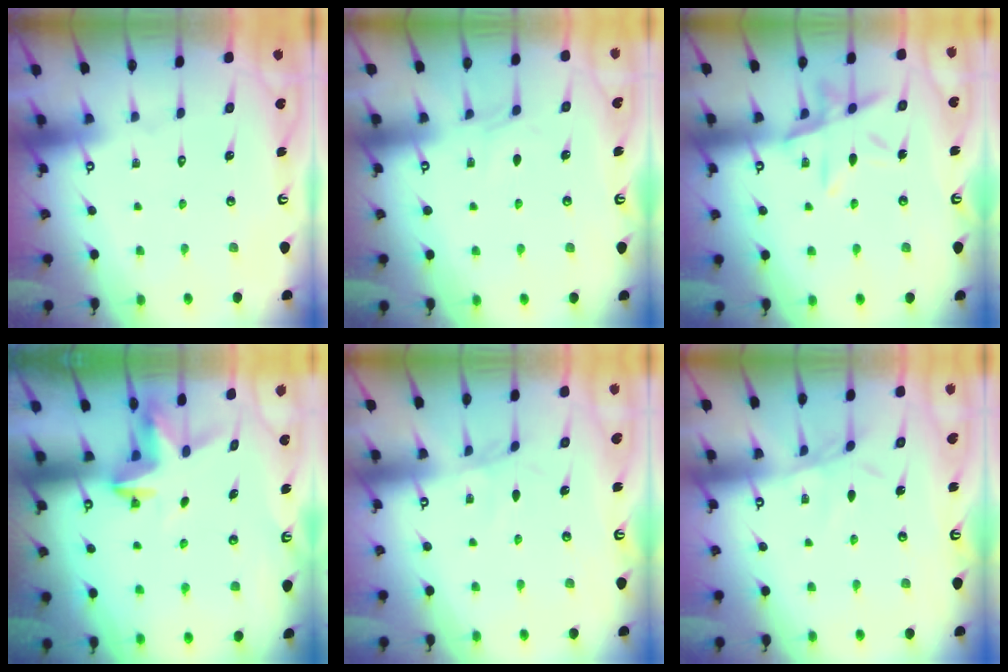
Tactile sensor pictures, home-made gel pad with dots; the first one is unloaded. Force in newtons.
{"total": 4.3, "press": 4.3, "slide": 0.5}
{"total": 11.3, "press": 11.3, "slide": 0.9}
{"total": 3.5, "press": 3.4, "slide": 0.4}
{"total": 1.6, "press": 1.6, "slide": 0.3}
{"total": 5.8, "press": 5.8, "slide": 0.4}